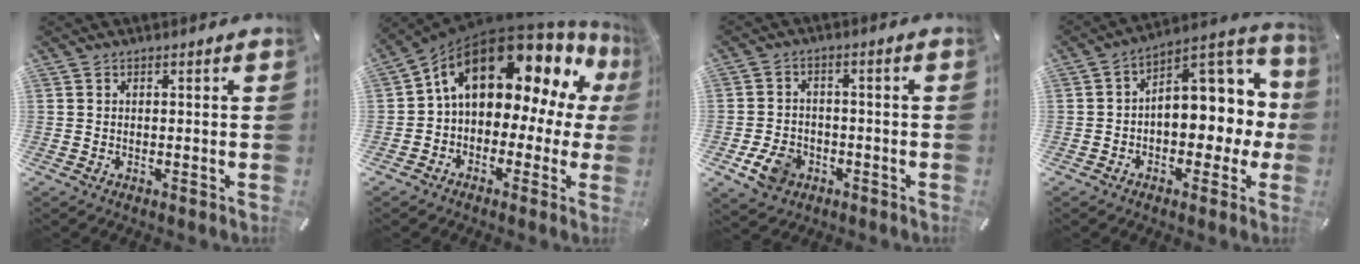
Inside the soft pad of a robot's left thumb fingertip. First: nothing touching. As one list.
[{"total": 20.1, "force": [9.5, 12.1, 12.9], "torque": [-0.198, -0.064, 0.165]}, {"total": 7.1, "force": [-3.0, 5.5, 3.2], "torque": [-0.067, 0.011, -0.055]}, {"total": 12.4, "force": [2.7, 8.5, 8.6], "torque": [-0.088, -0.034, 0.050]}]